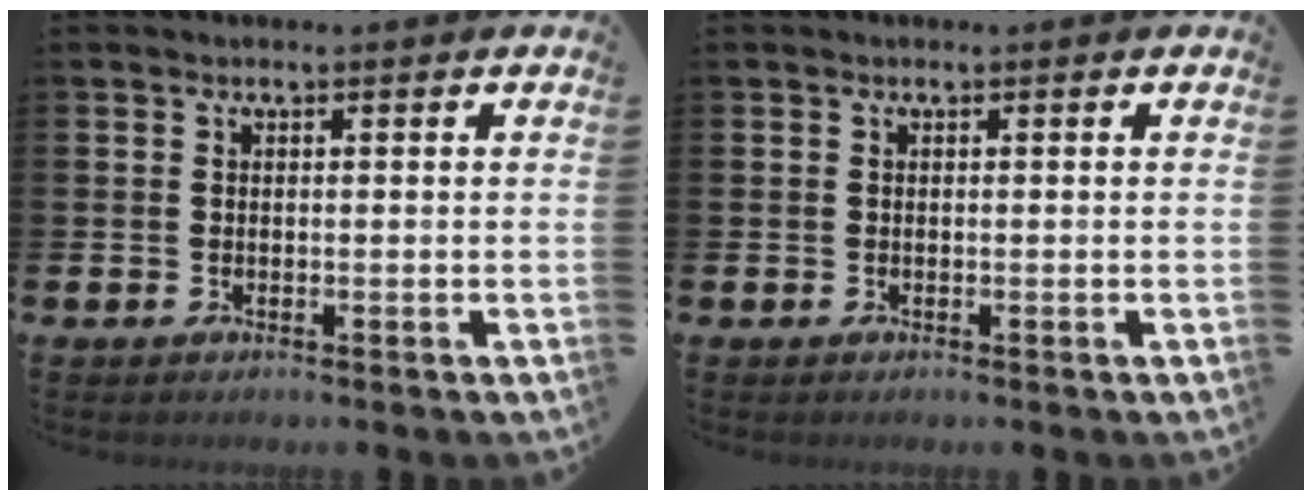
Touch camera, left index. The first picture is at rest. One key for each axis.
{"total": 0.0}